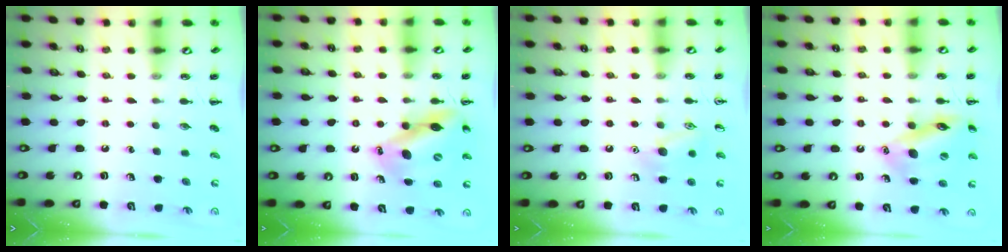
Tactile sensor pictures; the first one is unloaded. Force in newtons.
{"total": 12.9, "press": 12.3, "slide": 4.0}
{"total": 9.0, "press": 8.9, "slide": 1.2}
{"total": 15.5, "press": 15.4, "slide": 2.1}